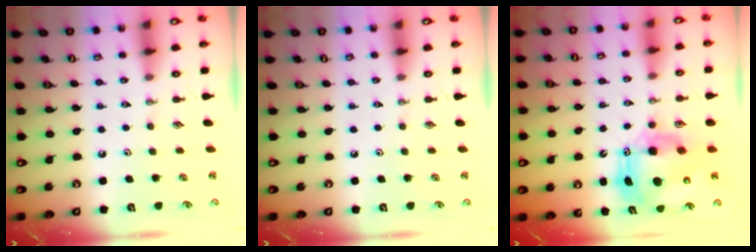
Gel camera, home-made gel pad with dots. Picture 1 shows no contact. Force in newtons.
{"total": 0.0}
{"total": 13.0, "press": 12.9, "slide": 1.4}